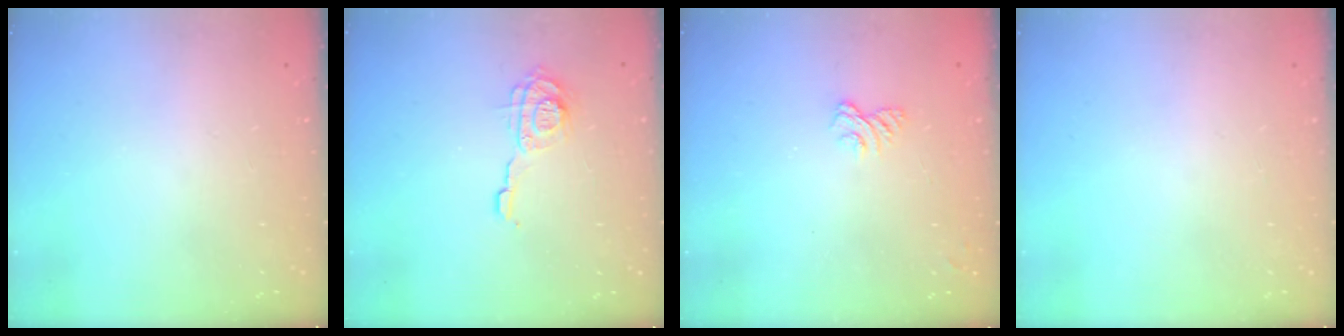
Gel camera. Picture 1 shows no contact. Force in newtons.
{"total": 9.2, "press": 9.1, "slide": 0.5}
{"total": 2.7, "press": 2.3, "slide": 1.4}
{"total": 0.0}